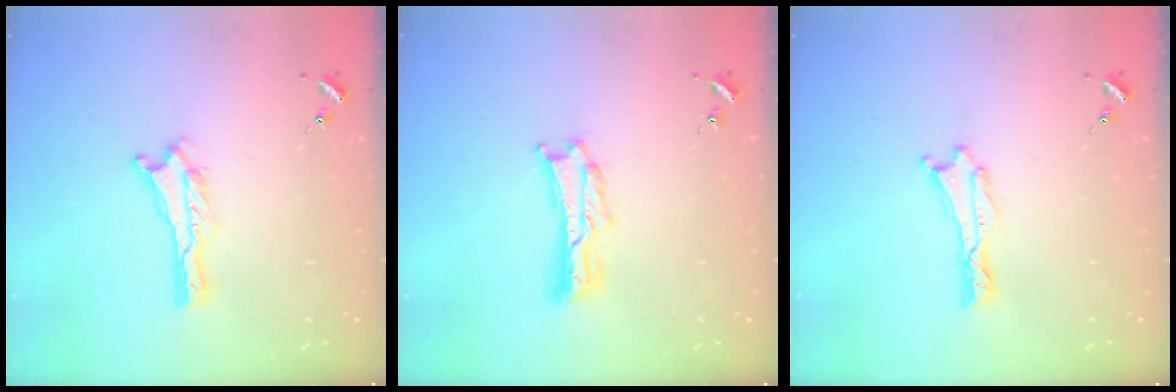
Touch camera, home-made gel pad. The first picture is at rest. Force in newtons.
{"total": 1.7, "press": 1.7, "slide": 0.3}
{"total": 0.0}